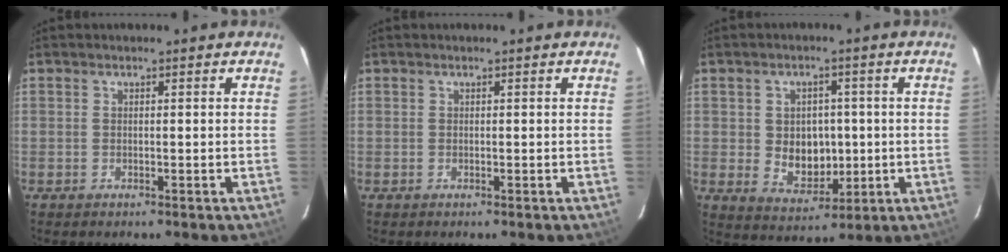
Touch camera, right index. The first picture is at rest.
{"total": 0.0}
{"total": 7.9, "force": [-0.2, 6.5, 4.6], "torque": [-0.088, 0.000, 0.016]}